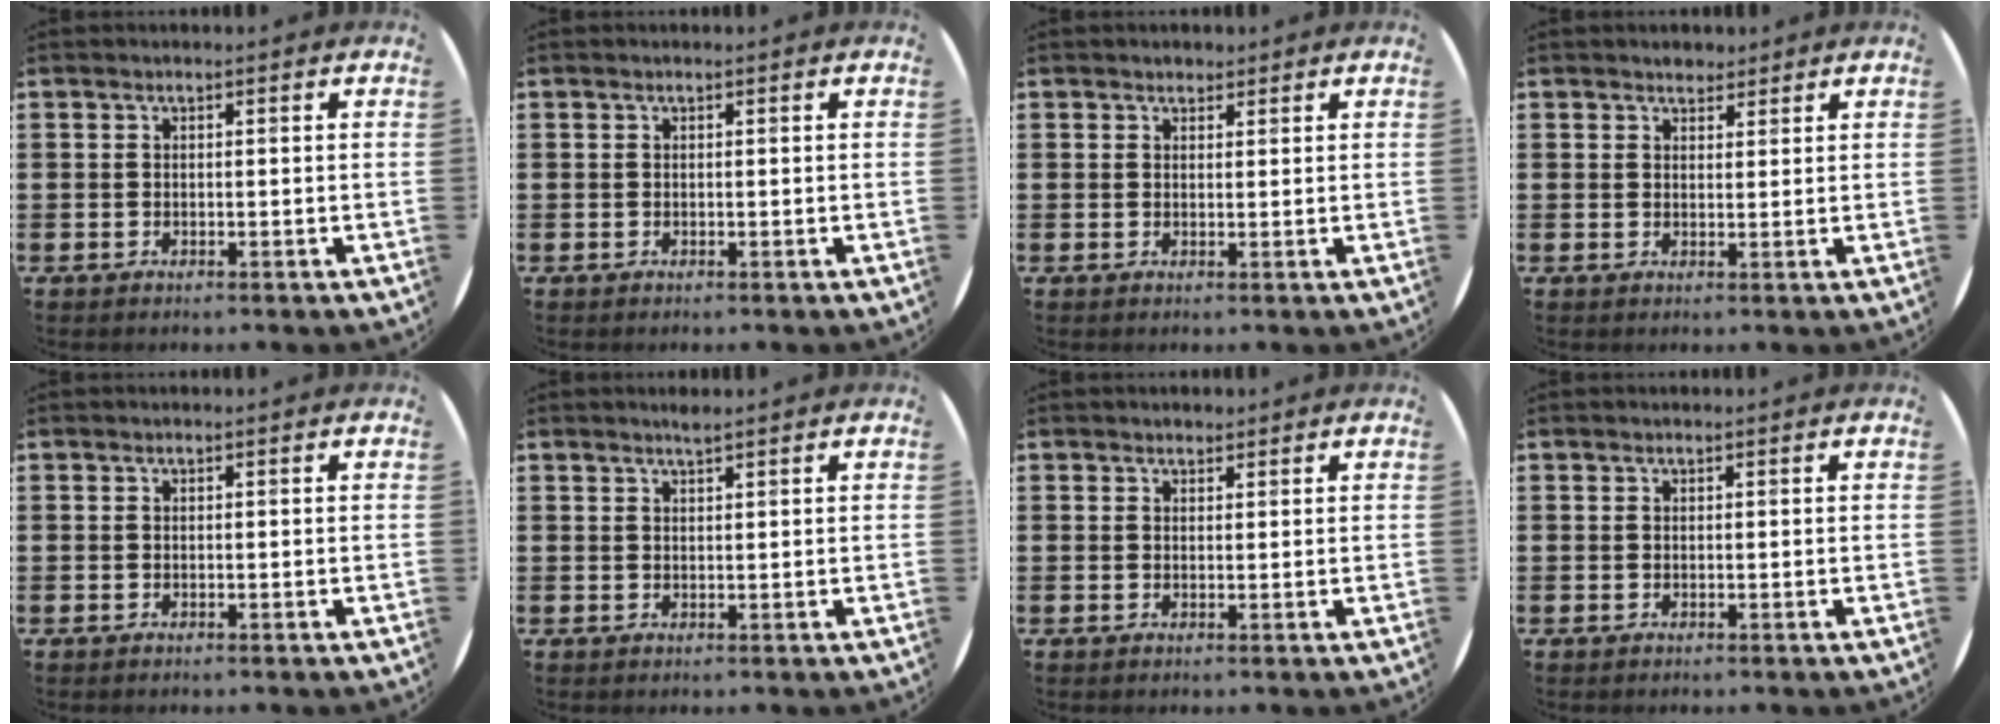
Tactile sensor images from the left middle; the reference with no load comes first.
{"total": 0.0}
{"total": 1.3, "force": [1.2, 0.5, 0.0], "torque": [0.006, 0.000, 0.022]}
{"total": 2.0, "force": [1.9, 0.6, 0.0], "torque": [0.006, -0.001, 0.035]}
{"total": 0.0}
{"total": 1.4, "force": [1.3, -0.1, 0.5], "torque": [-0.010, -0.001, 0.025]}
{"total": 1.1, "force": [1.0, 0.3, 0.0], "torque": [0.006, -0.001, 0.018]}
{"total": 0.0}